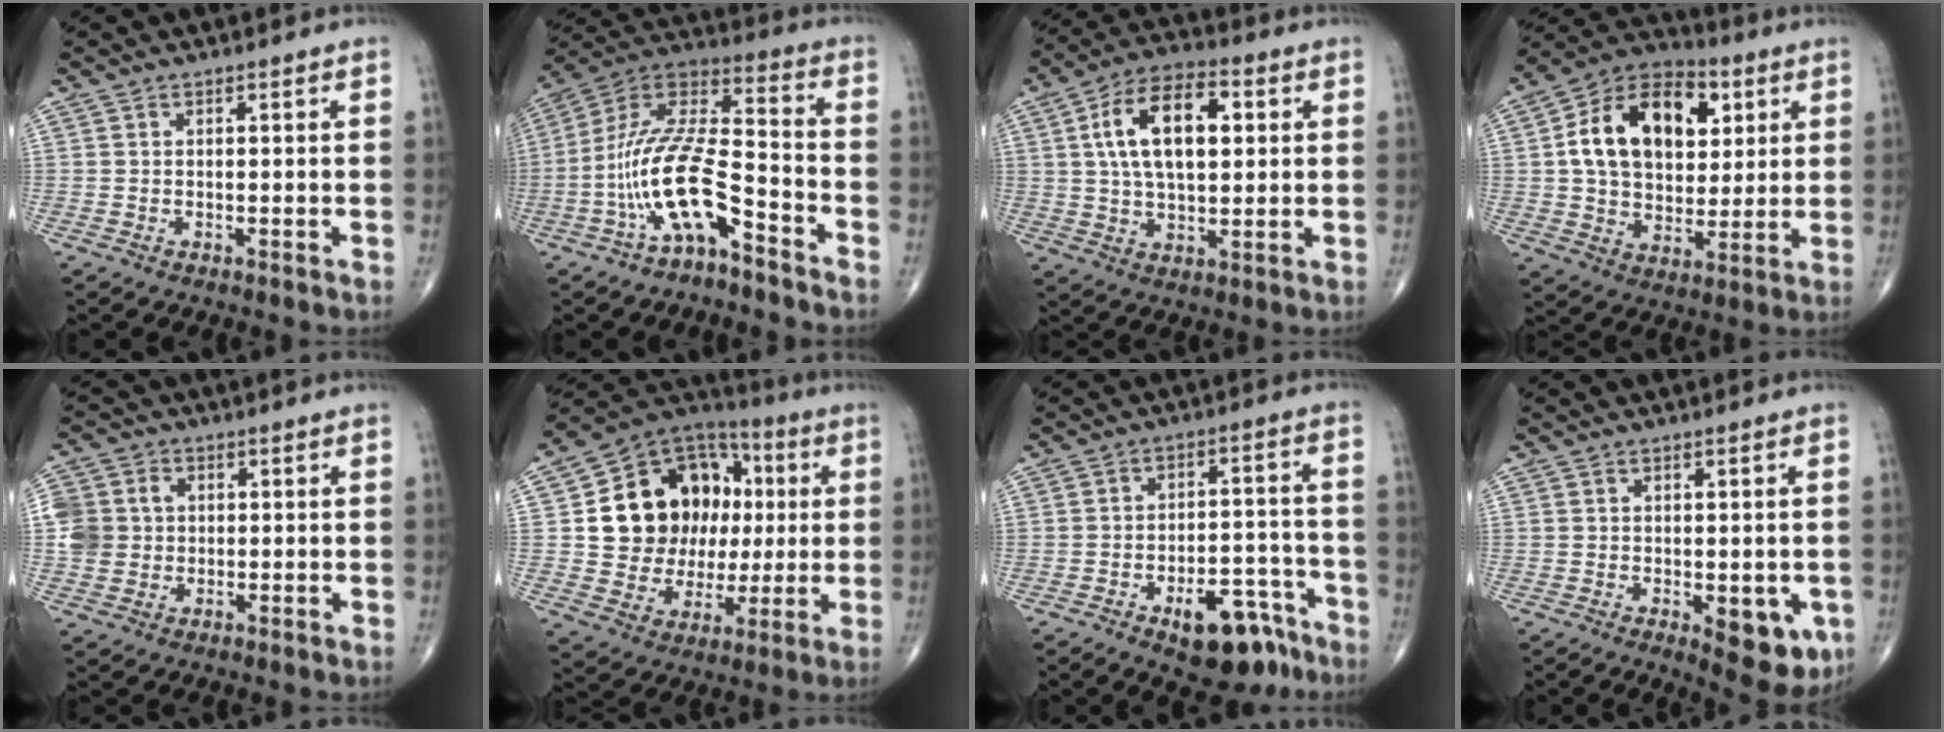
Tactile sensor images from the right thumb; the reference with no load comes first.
{"total": 15.8, "force": [-7.4, 5.5, 12.8], "torque": [-0.256, 0.079, -0.138]}
{"total": 15.0, "force": [3.2, 7.9, 12.3], "torque": [-0.206, 0.012, 0.053]}
{"total": 20.2, "force": [5.1, 13.5, 14.2], "torque": [-0.204, 0.004, 0.083]}
{"total": 8.6, "force": [0.6, 7.7, 3.7], "torque": [-0.073, 0.012, 0.011]}
{"total": 21.4, "force": [3.1, 16.7, 13.1], "torque": [-0.161, 0.025, 0.064]}
{"total": 12.6, "force": [-7.7, 6.0, 7.9], "torque": [-0.082, 0.064, -0.105]}
{"total": 9.2, "force": [-2.7, 4.1, 7.8], "torque": [-0.072, -0.012, -0.025]}